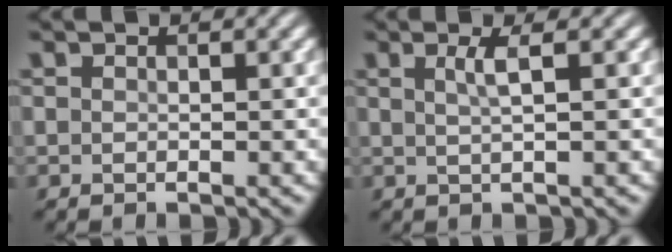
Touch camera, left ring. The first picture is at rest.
{"total": 1.9, "force": [0.5, 0.5, 1.7], "torque": [-0.028, 0.001, 0.005]}